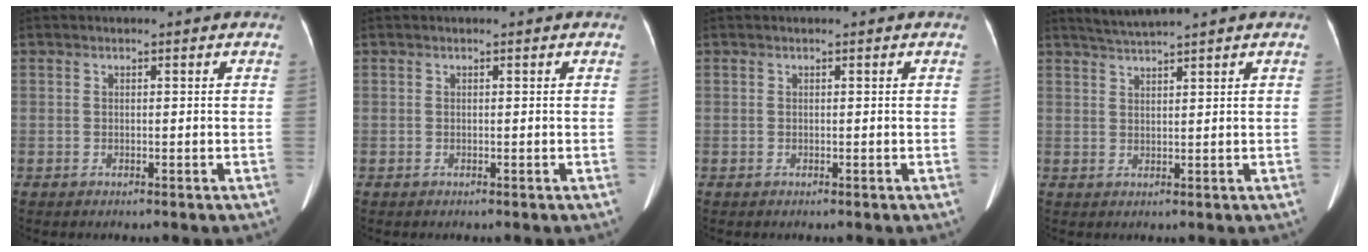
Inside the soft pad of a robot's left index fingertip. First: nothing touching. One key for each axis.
{"total": 0.0}
{"total": 0.0}
{"total": 3.4, "fx": 3.1, "fy": -1.2, "fz": 0.8, "tx": -0.019, "ty": 0.008, "tz": 0.063}